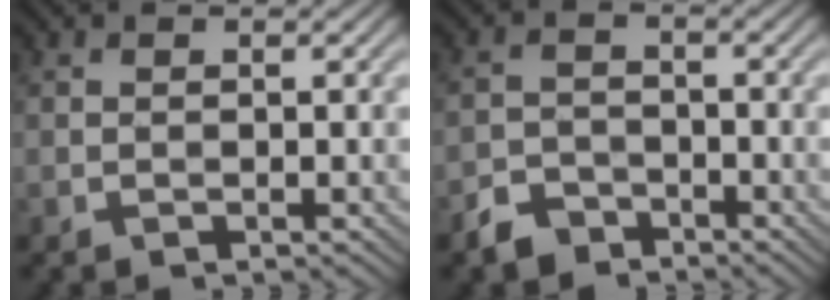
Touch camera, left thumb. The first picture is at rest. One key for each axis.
{"total": 3.1, "fx": -2.6, "fy": 1.5, "fz": 0.7, "tx": -0.014, "ty": 0.005, "tz": -0.056}